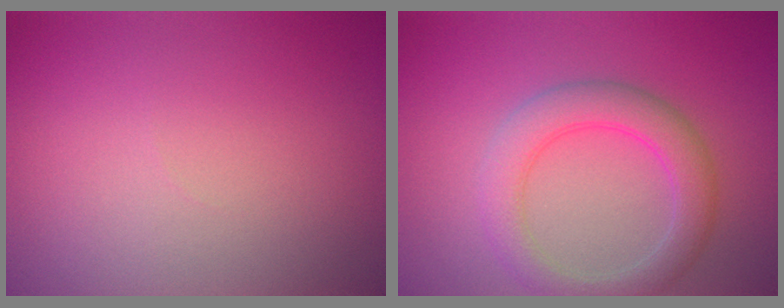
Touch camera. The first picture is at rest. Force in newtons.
{"total": 4.3, "press": 4.3, "slide": 0.0}